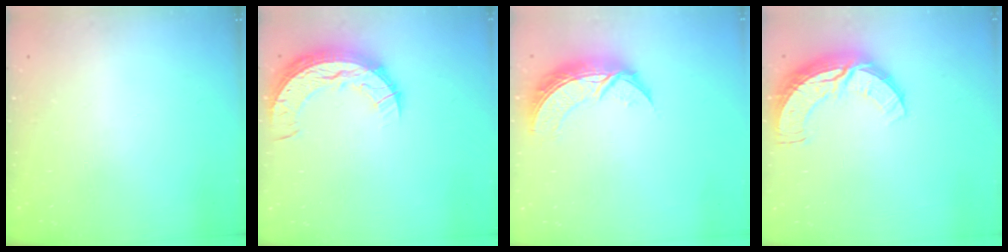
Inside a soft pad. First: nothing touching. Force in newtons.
{"total": 12.2, "press": 12.2, "slide": 0.9}
{"total": 9.2, "press": 9.2, "slide": 0.6}
{"total": 11.6, "press": 11.5, "slide": 1.0}